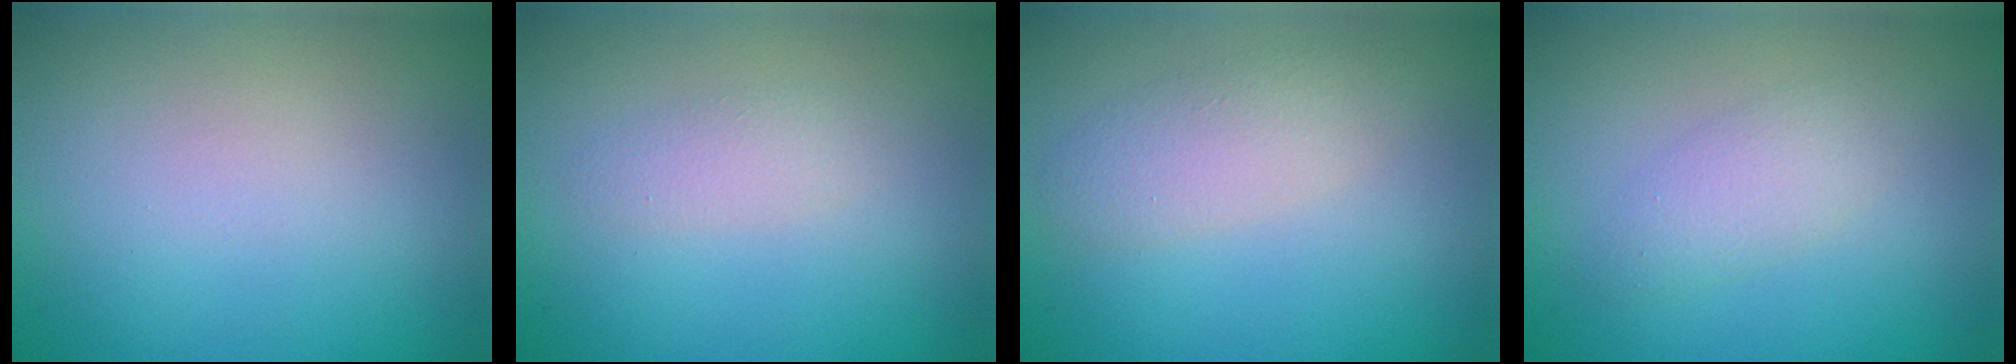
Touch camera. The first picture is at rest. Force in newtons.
{"total": 1.4, "press": 1.4, "slide": 0.1}
{"total": 2.6, "press": 2.6, "slide": 0.1}
{"total": 2.7, "press": 2.7, "slide": 0.2}